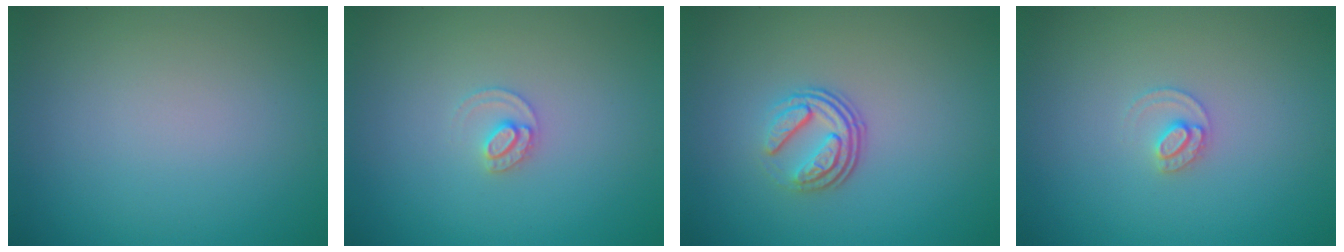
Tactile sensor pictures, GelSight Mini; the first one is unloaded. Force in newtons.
{"total": 1.5, "press": 1.5, "slide": 0.2}
{"total": 3.7, "press": 2.5, "slide": 2.7}
{"total": 1.5, "press": 1.5, "slide": 0.2}